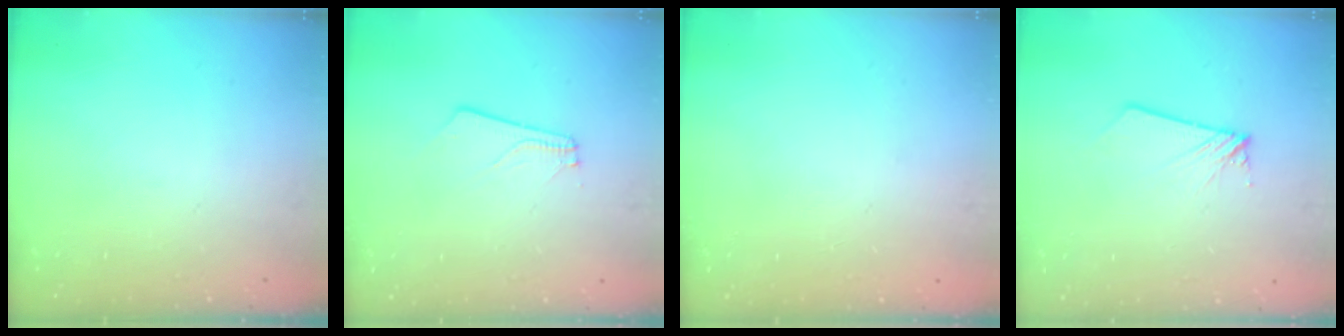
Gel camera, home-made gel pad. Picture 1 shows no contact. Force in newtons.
{"total": 2.4, "press": 2.4, "slide": 0.4}
{"total": 0.0}
{"total": 2.2, "press": 2.2, "slide": 0.3}